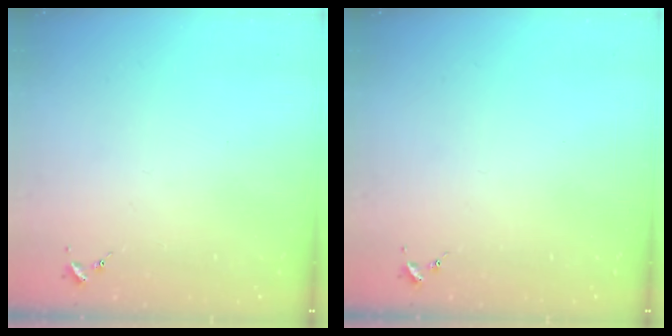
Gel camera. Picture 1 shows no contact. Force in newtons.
{"total": 0.0}